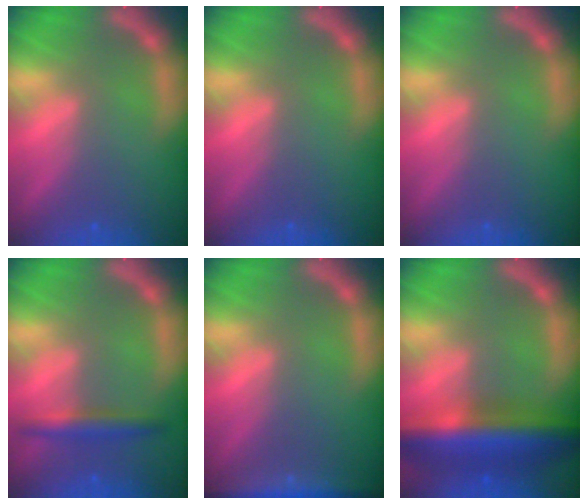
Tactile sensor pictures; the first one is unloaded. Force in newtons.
{"total": 0.0}
{"total": 0.0}
{"total": 3.0}
{"total": 5.0}
{"total": 10.0}